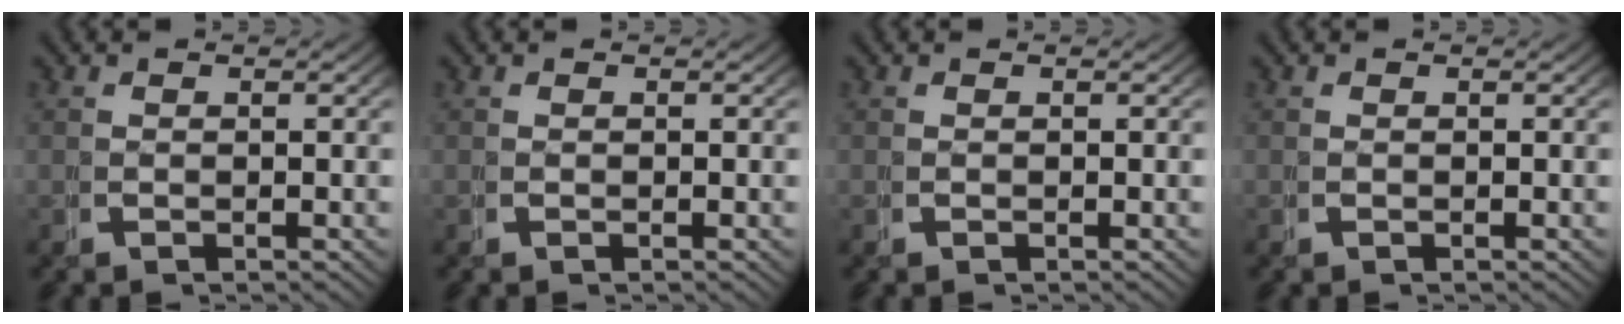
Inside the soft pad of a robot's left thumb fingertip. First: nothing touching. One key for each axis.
{"total": 0.0}
{"total": 0.0}
{"total": 0.0}